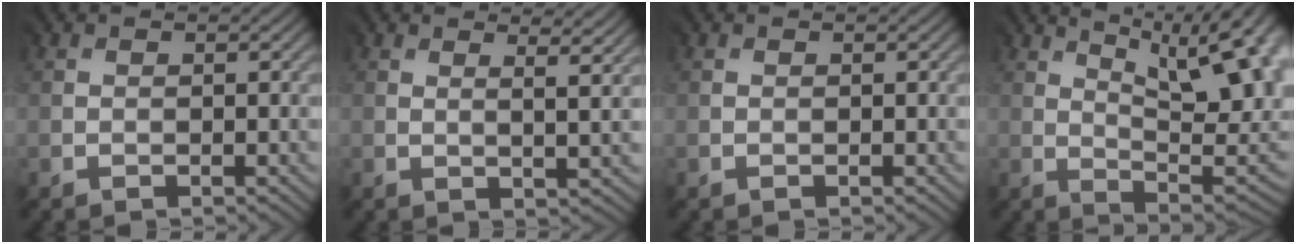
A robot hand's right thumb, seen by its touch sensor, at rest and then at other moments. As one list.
[{"total": 3.8, "force": [2.7, 0.4, 2.7], "torque": [-0.037, 0.007, 0.034]}, {"total": 0.0}, {"total": 15.5, "force": [6.0, 5.9, 13.1], "torque": [-0.182, 0.038, 0.099]}]